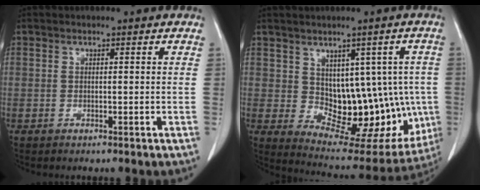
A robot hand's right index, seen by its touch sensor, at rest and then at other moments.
{"total": 15.1, "force": [-0.4, 8.7, 12.3], "torque": [-0.135, 0.014, 0.021]}